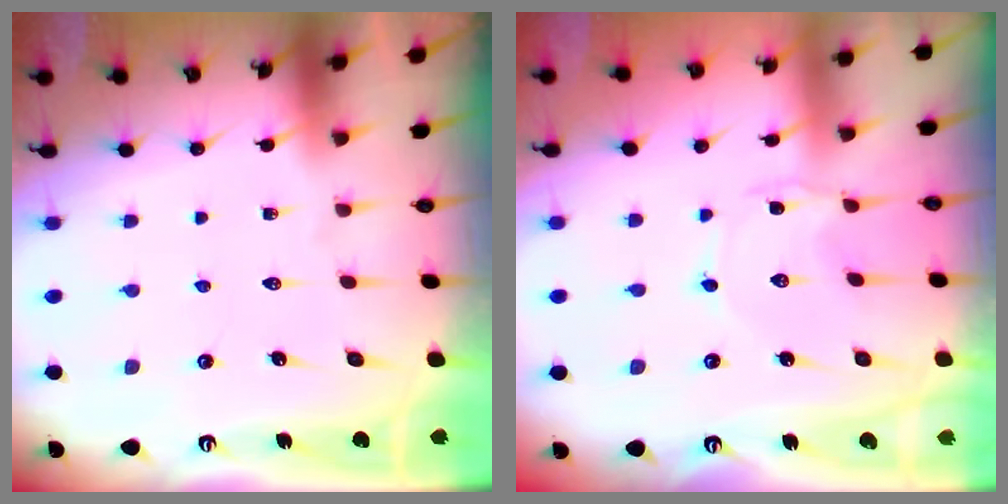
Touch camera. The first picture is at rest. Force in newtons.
{"total": 2.4, "press": 2.4, "slide": 0.3}